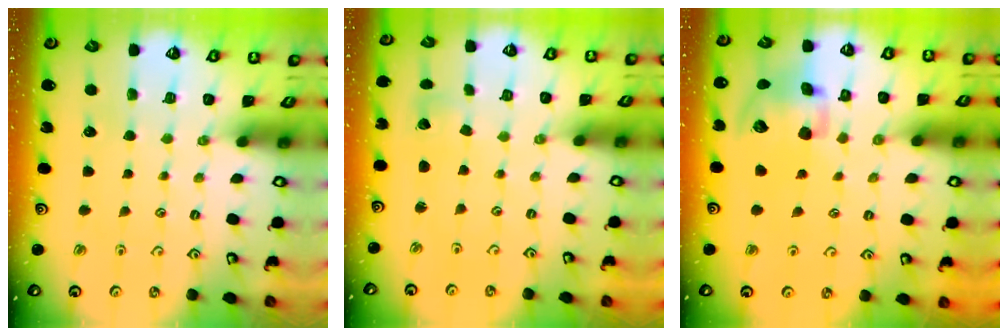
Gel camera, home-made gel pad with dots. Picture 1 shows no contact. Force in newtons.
{"total": 2.0, "press": 2.0, "slide": 0.1}
{"total": 13.2, "press": 13.0, "slide": 2.1}